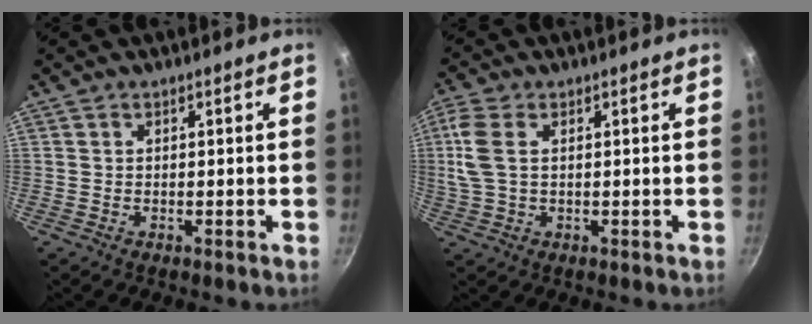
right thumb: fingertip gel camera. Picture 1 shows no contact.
{"total": 6.5, "force": [1.2, 3.5, 5.3], "torque": [-0.127, 0.008, 0.023]}